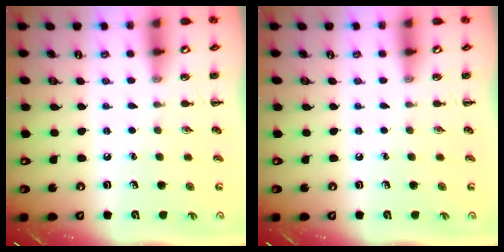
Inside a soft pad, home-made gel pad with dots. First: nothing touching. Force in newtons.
{"total": 0.0}